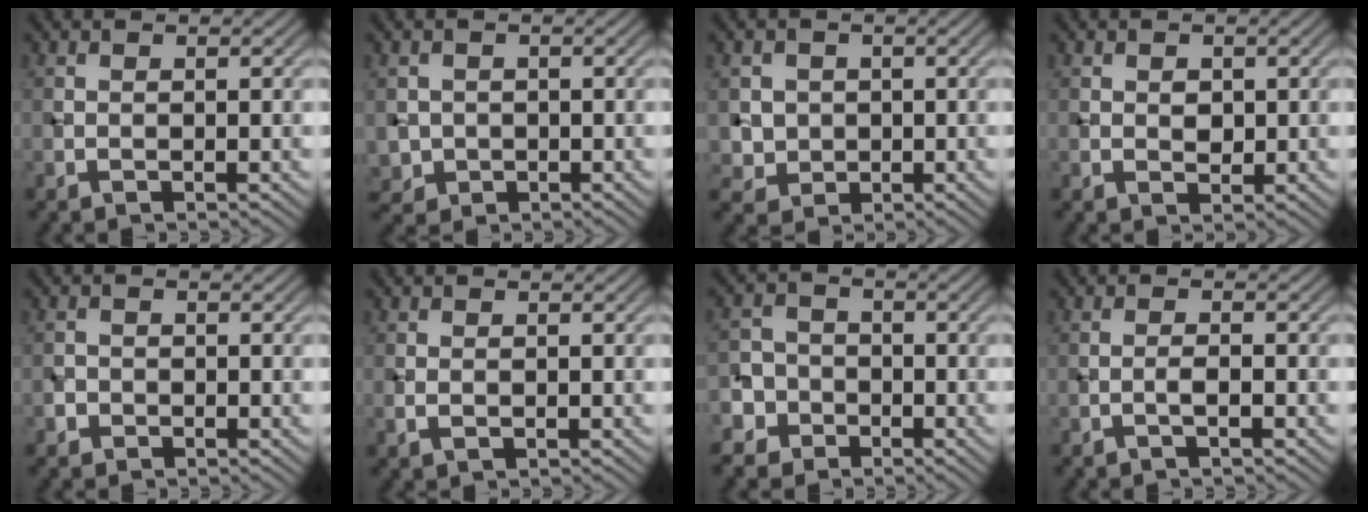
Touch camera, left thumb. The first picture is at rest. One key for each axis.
{"total": 2.6, "fx": -0.2, "fy": 2.6, "fz": 0.5, "tx": -0.017, "ty": -0.013, "tz": -0.003}
{"total": 3.5, "fx": 0.3, "fy": 3.4, "fz": 0.7, "tx": -0.030, "ty": -0.015, "tz": 0.007}
{"total": 1.4, "fx": 0.4, "fy": 1.1, "fz": 0.8, "tx": -0.016, "ty": -0.002, "tz": 0.007}
{"total": 1.2, "fx": -0.7, "fy": 1.0, "fz": 0.2, "tx": 0.001, "ty": 0.000, "tz": -0.016}
{"total": 1.2, "fx": -0.2, "fy": 0.7, "fz": 0.9, "tx": -0.019, "ty": -0.001, "tz": -0.003}
{"total": 5.4, "fx": -2.6, "fy": 4.6, "fz": 0.9, "tx": -0.020, "ty": -0.001, "tz": -0.073}
{"total": 1.2, "fx": -0.6, "fy": 0.1, "fz": 1.0, "tx": -0.019, "ty": 0.007, "tz": -0.014}